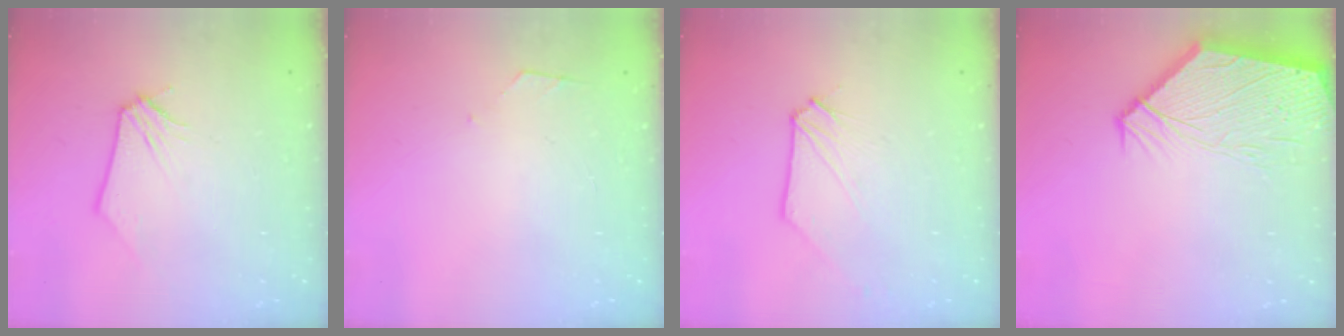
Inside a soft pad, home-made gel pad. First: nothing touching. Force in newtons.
{"total": 2.7, "press": 2.6, "slide": 0.4}
{"total": 0.6, "press": 0.6, "slide": 0.1}
{"total": 13.0, "press": 12.9, "slide": 1.9}